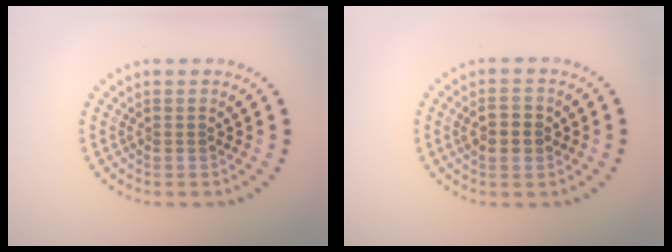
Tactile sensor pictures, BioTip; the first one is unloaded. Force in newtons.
{"total": 2.8, "press": 2.8, "slide": 0.1}